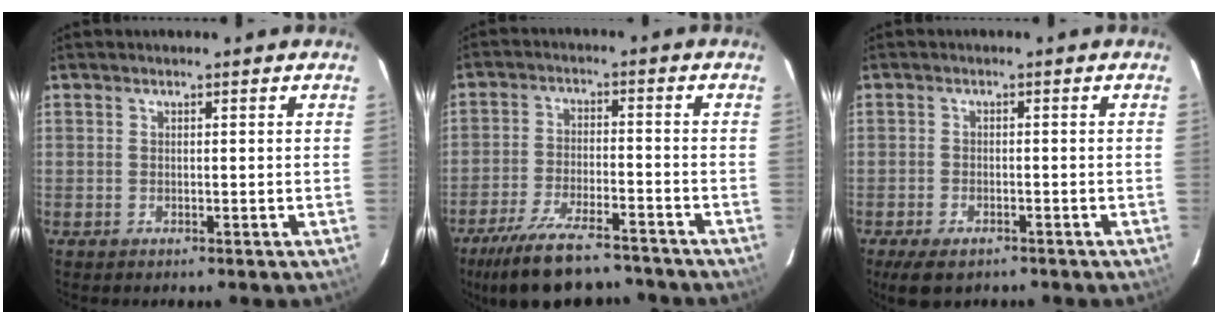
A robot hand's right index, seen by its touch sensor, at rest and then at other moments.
{"total": 16.8, "force": [-14.0, 5.0, 7.9], "torque": [-0.170, -0.017, -0.221]}
{"total": 5.5, "force": [-3.9, 2.6, 2.9], "torque": [-0.074, -0.016, -0.064]}